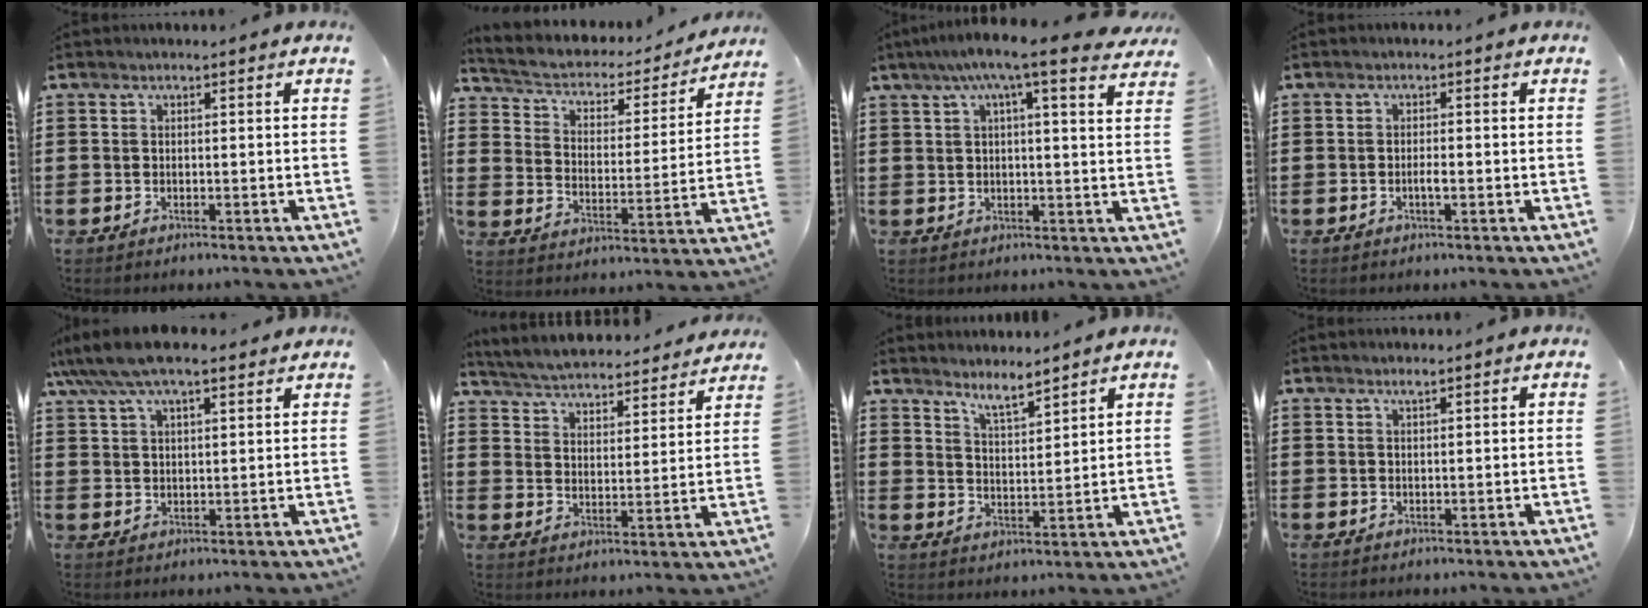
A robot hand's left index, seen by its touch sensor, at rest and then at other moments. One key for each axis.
{"total": 3.2, "fx": 2.6, "fy": 1.5, "fz": 1.0, "tx": -0.038, "ty": -0.022, "tz": 0.035}
{"total": 7.1, "fx": 5.3, "fy": 0.2, "fz": 4.7, "tx": -0.100, "ty": -0.016, "tz": 0.086}
{"total": 1.4, "fx": -0.4, "fy": 0.2, "fz": 1.3, "tx": -0.025, "ty": -0.001, "tz": -0.008}
{"total": 6.6, "fx": 5.3, "fy": 2.1, "fz": 3.3, "tx": -0.079, "ty": -0.005, "tz": 0.097}
{"total": 4.6, "fx": 4.6, "fy": -0.2, "fz": 0.4, "tx": -0.032, "ty": -0.037, "tz": 0.075}
{"total": 4.5, "fx": 4.2, "fy": 0.0, "fz": 1.6, "tx": -0.043, "ty": -0.014, "tz": 0.074}
{"total": 1.1, "fx": 0.8, "fy": 0.1, "fz": 0.7, "tx": -0.015, "ty": 0.000, "tz": 0.014}